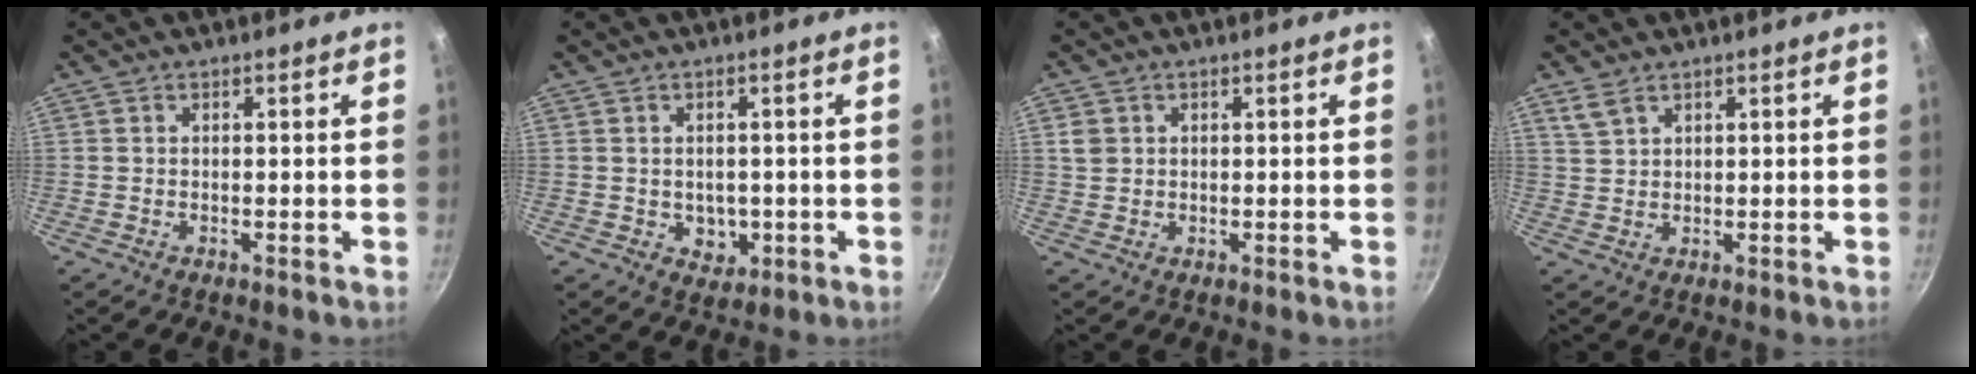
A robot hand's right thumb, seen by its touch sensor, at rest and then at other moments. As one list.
[{"total": 3.9, "force": [-0.6, 3.3, 2.1], "torque": [-0.015, 0.001, 0.003]}, {"total": 2.4, "force": [0.6, 2.1, 0.9], "torque": [-0.010, 0.004, 0.013]}, {"total": 3.0, "force": [2.1, 1.6, 1.4], "torque": [-0.026, -0.005, 0.046]}]